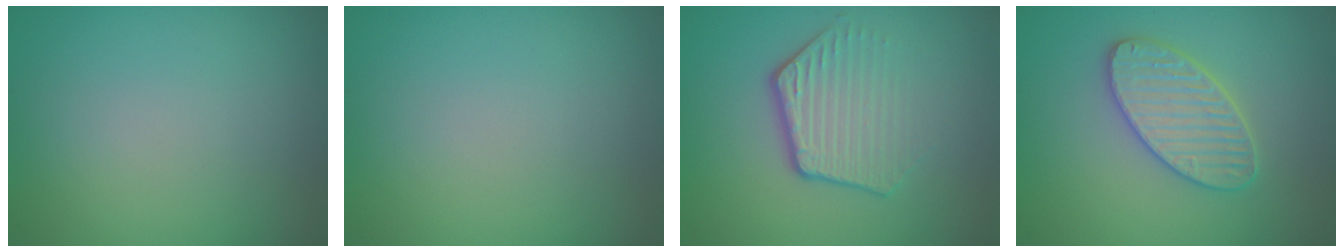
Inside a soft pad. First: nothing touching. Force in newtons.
{"total": 0.0}
{"total": 4.0, "press": 3.0, "slide": 2.7}
{"total": 3.5, "press": 3.5, "slide": 0.3}